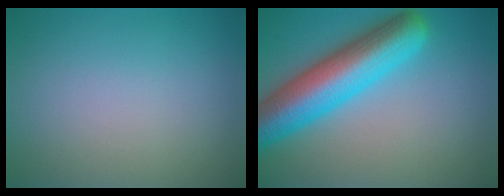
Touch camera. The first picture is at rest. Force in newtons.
{"total": 9.2, "press": 9.2, "slide": 0.3}